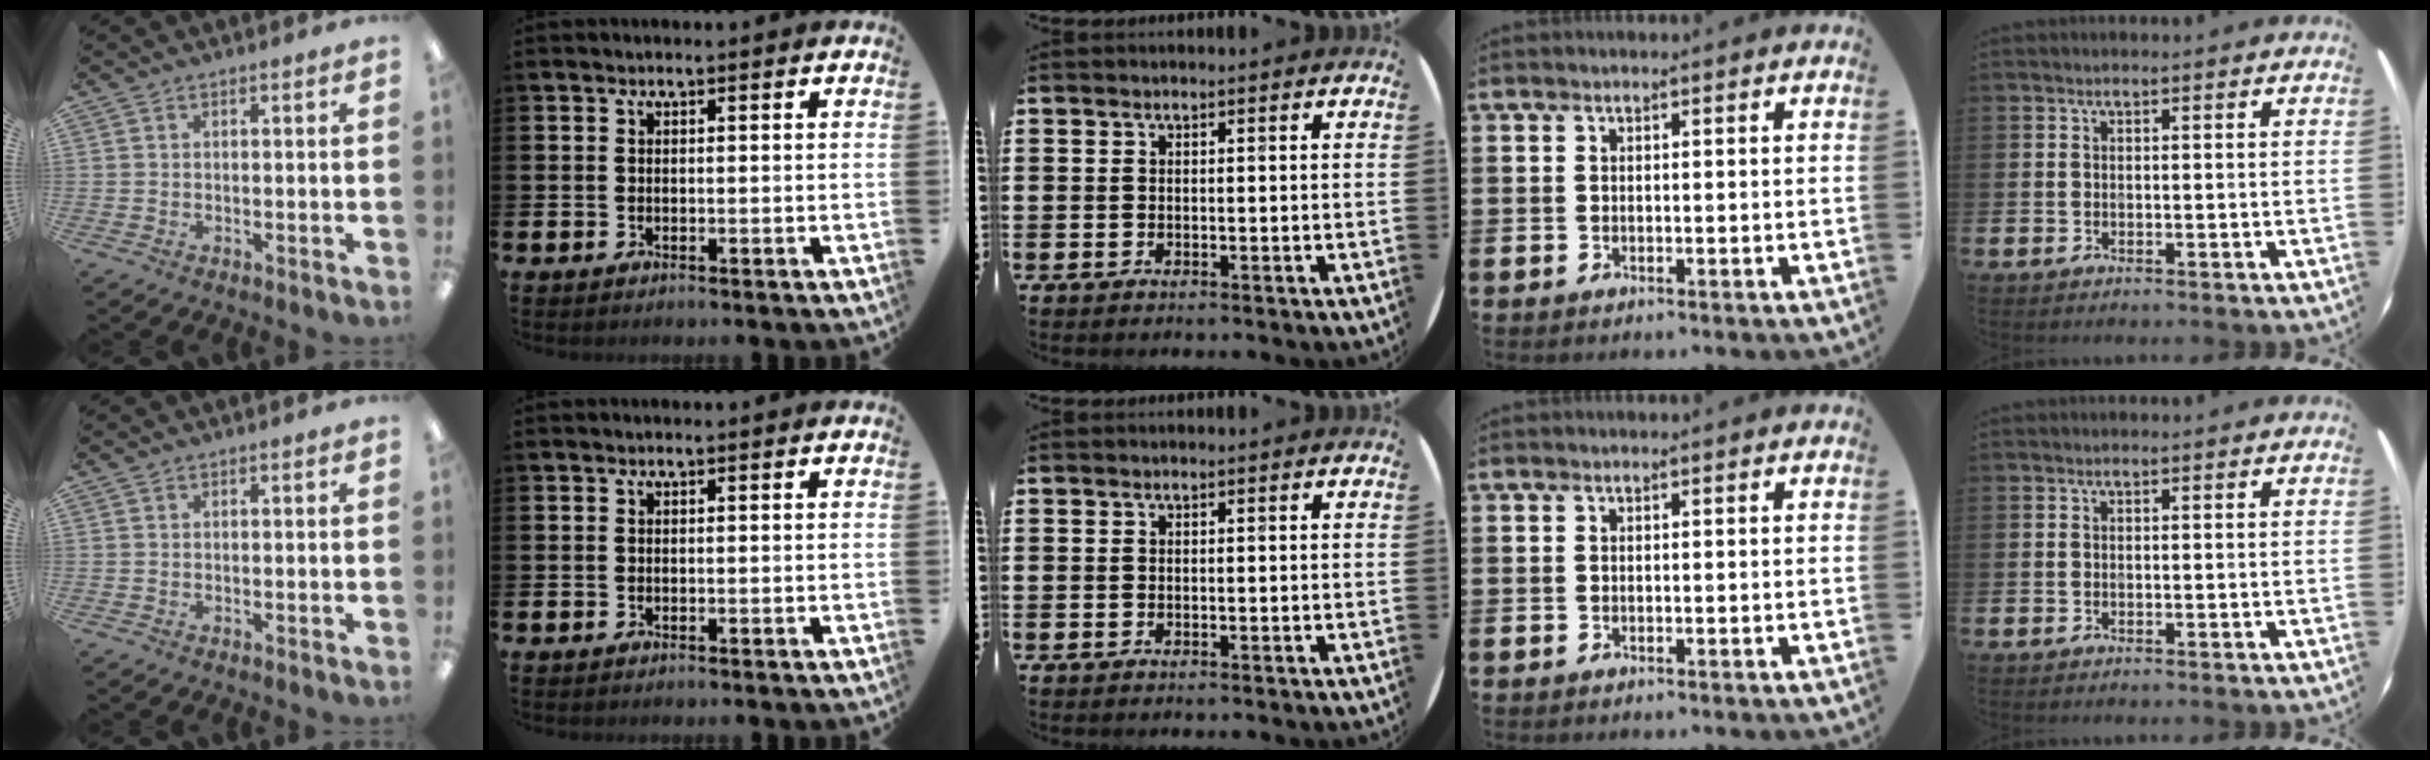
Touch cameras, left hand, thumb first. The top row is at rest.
{}